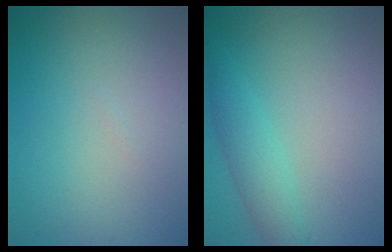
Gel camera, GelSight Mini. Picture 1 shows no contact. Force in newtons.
{"total": 2.7, "press": 2.7, "slide": 0.1}